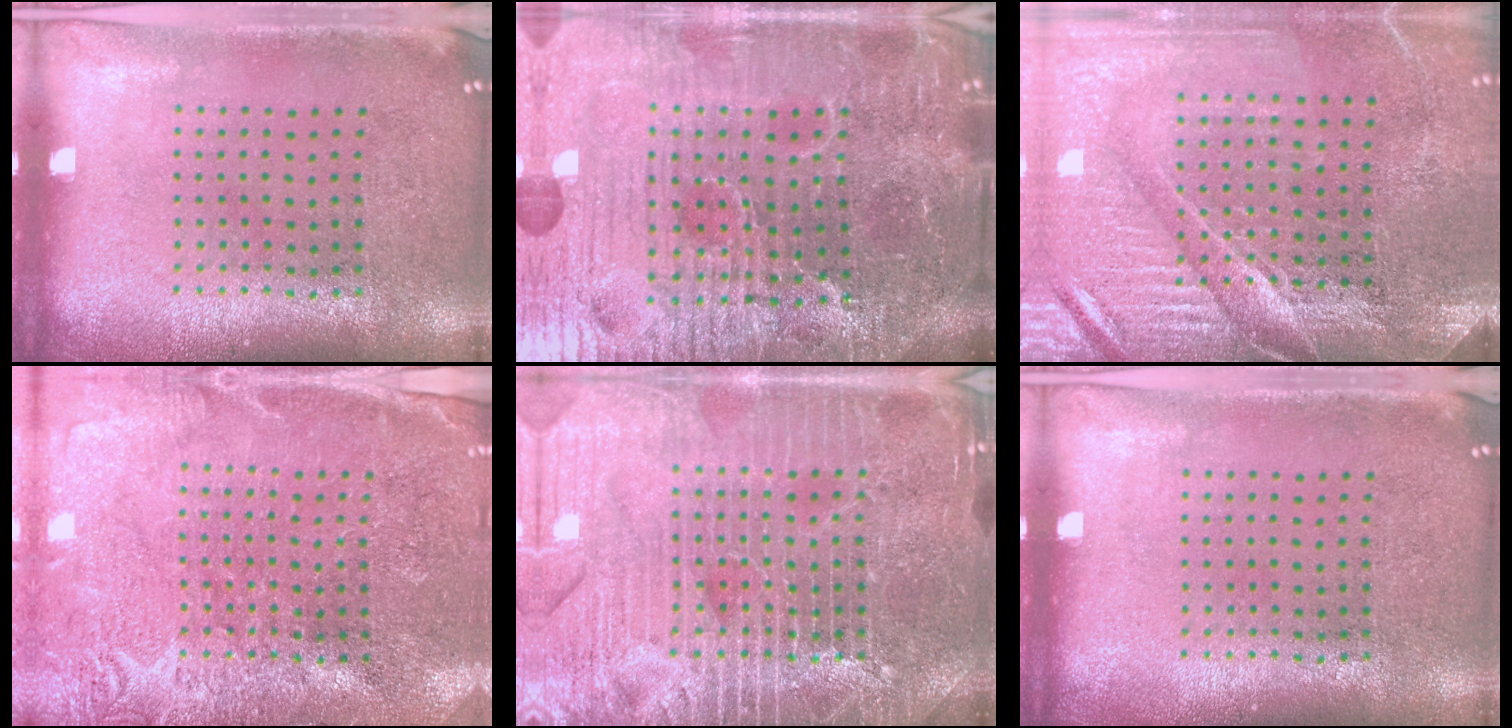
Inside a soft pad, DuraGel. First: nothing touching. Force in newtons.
{"total": 6.1, "press": 5.7, "slide": 2.2}
{"total": 3.8, "press": 3.6, "slide": 1.3}
{"total": 2.8, "press": 2.8, "slide": 0.1}
{"total": 5.4, "press": 5.3, "slide": 0.6}
{"total": 0.0}